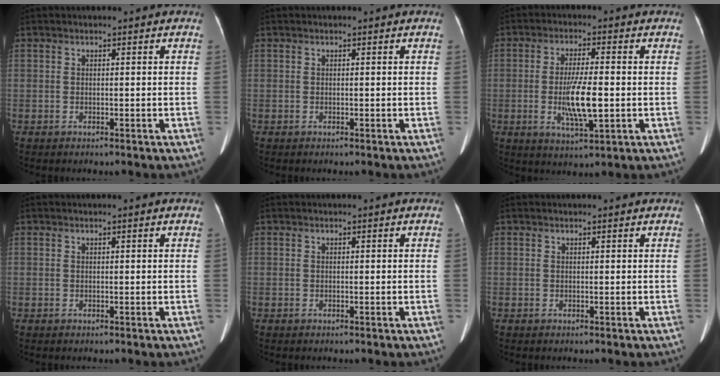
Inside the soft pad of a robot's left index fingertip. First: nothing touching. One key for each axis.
{"total": 0.0}
{"total": 7.4, "fx": -1.5, "fy": 1.1, "fz": 7.1, "tx": -0.136, "ty": -0.030, "tz": -0.028}
{"total": 0.5, "fx": 0.4, "fy": -0.1, "fz": 0.3, "tx": -0.005, "ty": -0.006, "tz": 0.005}
{"total": 0.0}
{"total": 1.8, "fx": 1.7, "fy": 0.2, "fz": 0.6, "tx": -0.006, "ty": -0.006, "tz": 0.013}